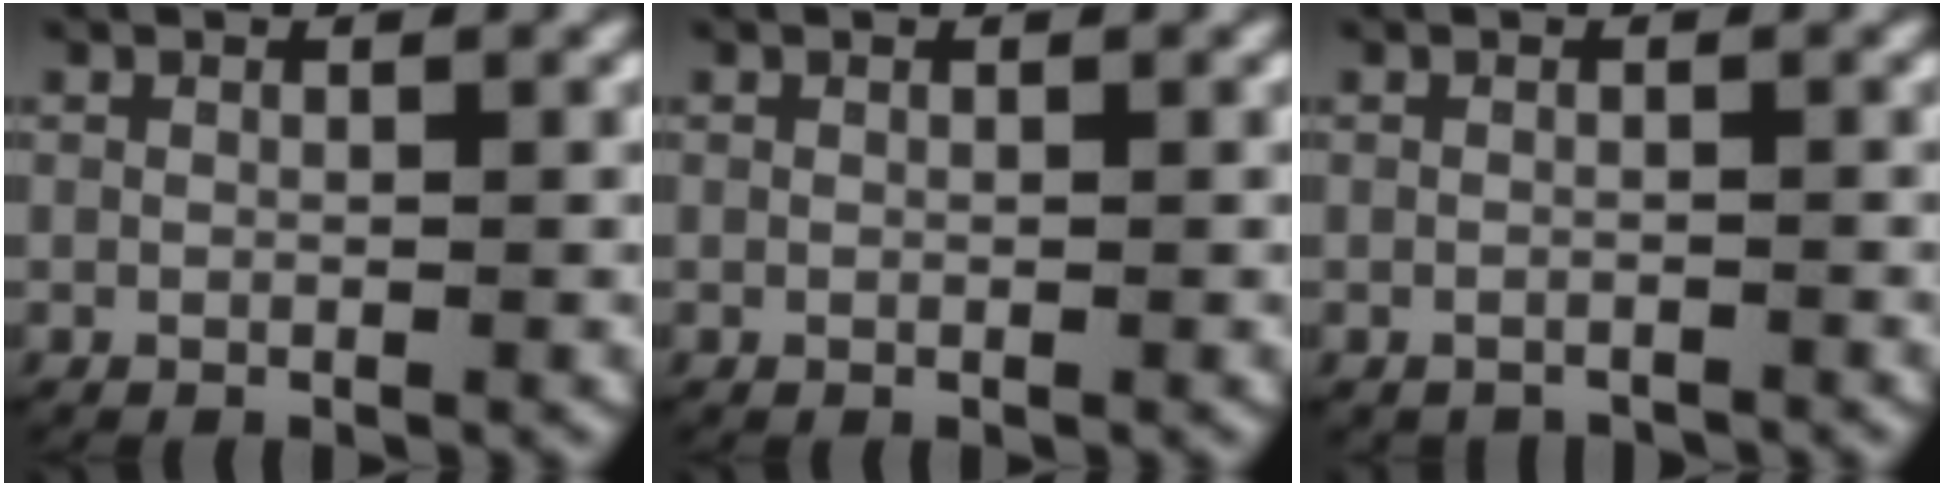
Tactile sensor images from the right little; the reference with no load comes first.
{"total": 0.0}
{"total": 1.3, "force": [-1.3, 0.2, 0.0], "torque": [0.002, -0.005, -0.019]}